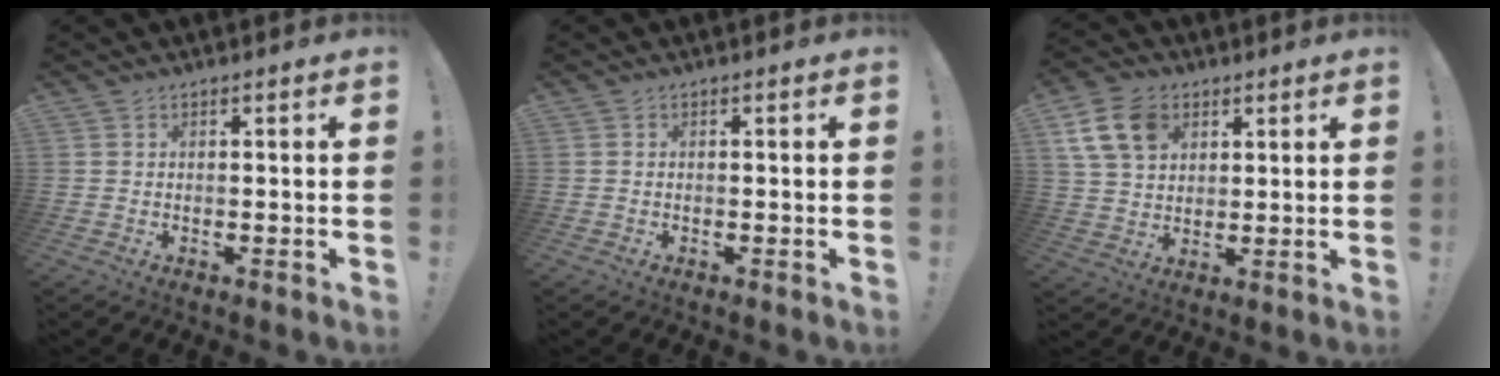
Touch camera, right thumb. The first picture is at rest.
{"total": 0.0}
{"total": 12.4, "force": [5.7, 8.8, 6.6], "torque": [-0.117, -0.016, 0.115]}